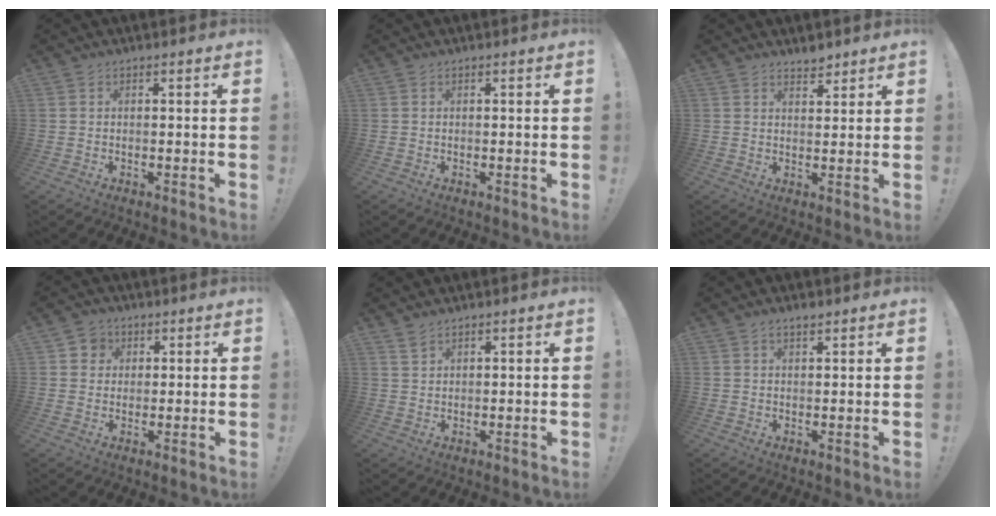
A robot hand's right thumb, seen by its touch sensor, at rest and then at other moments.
{"total": 0.0}
{"total": 3.1, "force": [2.9, 1.1, 0.7], "torque": [0.011, -0.025, 0.048]}
{"total": 4.2, "force": [1.2, 3.9, 0.9], "torque": [-0.014, -0.001, 0.023]}
{"total": 2.1, "force": [1.8, 0.9, 0.8], "torque": [-0.005, -0.014, 0.032]}
{"total": 1.6, "force": [1.3, 0.4, 0.9], "torque": [-0.011, -0.002, 0.022]}